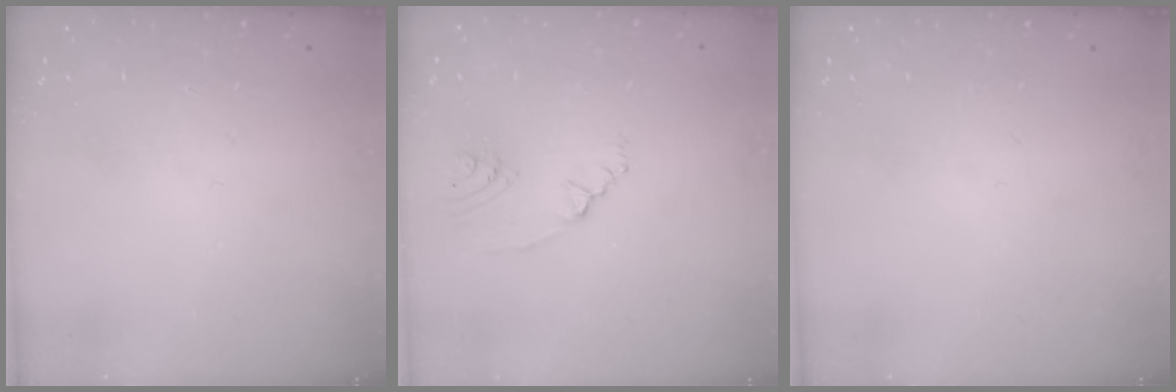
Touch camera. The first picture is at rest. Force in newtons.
{"total": 2.9, "press": 2.1, "slide": 2.0}
{"total": 0.0}